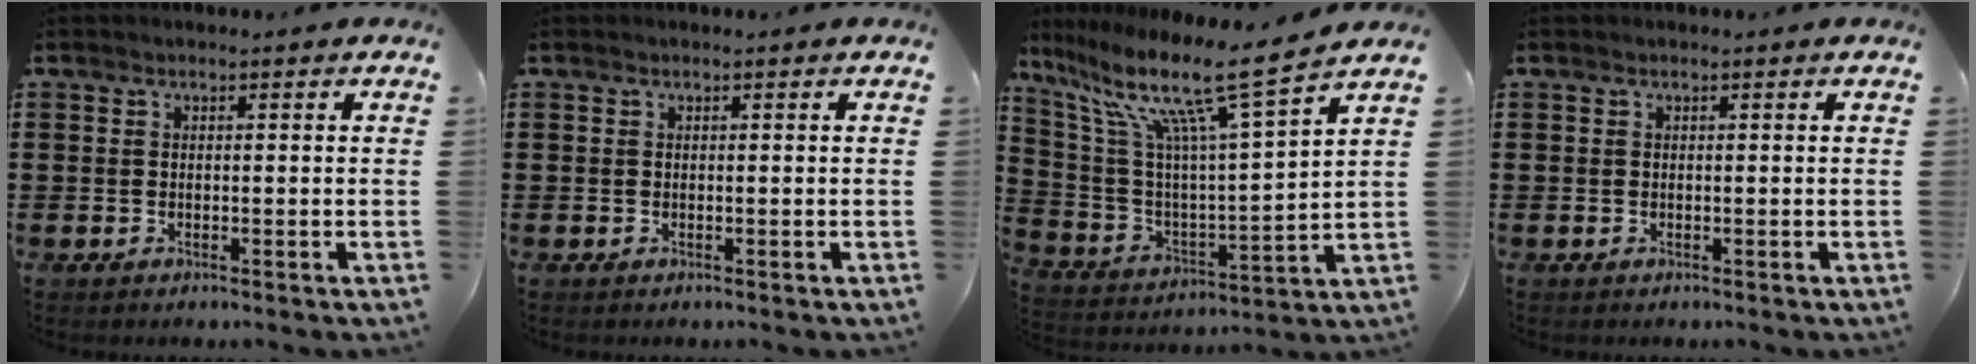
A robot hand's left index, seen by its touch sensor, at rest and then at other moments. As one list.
[{"total": 0.0}, {"total": 13.7, "force": [9.8, 0.7, 9.5], "torque": [-0.209, -0.063, 0.151]}, {"total": 0.0}]